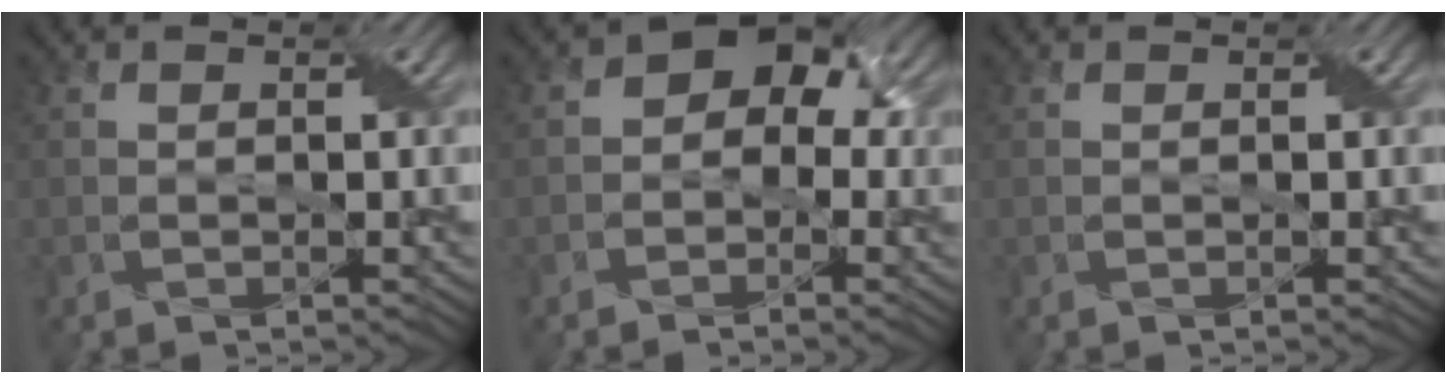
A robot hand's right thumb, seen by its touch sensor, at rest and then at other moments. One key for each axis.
{"total": 5.6, "fx": 0.1, "fy": 4.1, "fz": 3.8, "tx": -0.045, "ty": 0.012, "tz": -0.009}
{"total": 0.0}